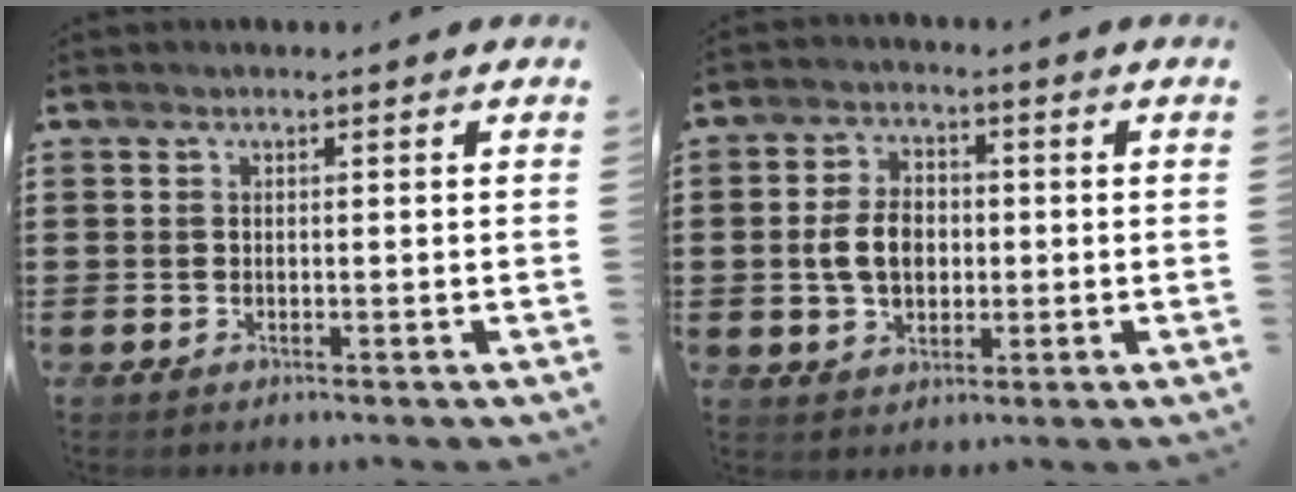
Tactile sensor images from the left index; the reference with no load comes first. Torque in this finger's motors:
{"motor_torque": [1.67, 0.46, 0.74, 0.17]}